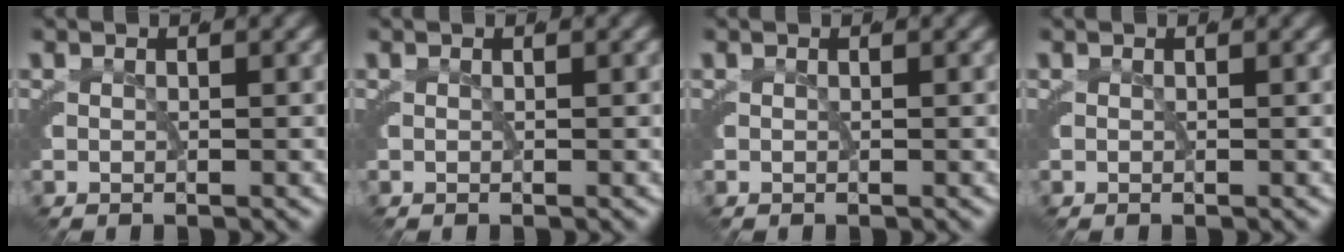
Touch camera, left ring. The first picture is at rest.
{"total": 0.0}
{"total": 0.0}
{"total": 0.0}